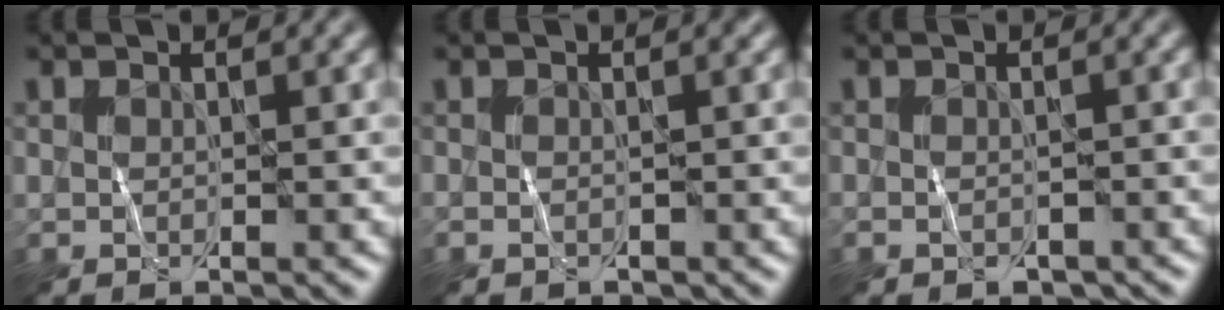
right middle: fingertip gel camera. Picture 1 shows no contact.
{"total": 0.6, "force": [-0.4, 0.4, 0.3], "torque": [-0.001, -0.003, -0.002]}
{"total": 1.1, "force": [-0.9, 0.6, 0.4], "torque": [-0.006, -0.007, -0.011]}